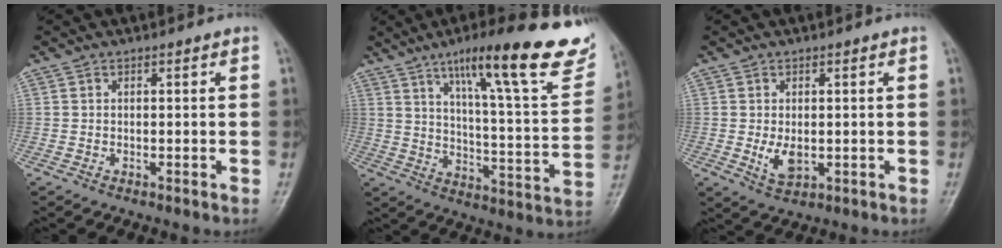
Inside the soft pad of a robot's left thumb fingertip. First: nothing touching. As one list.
[{"total": 25.6, "force": [16.0, 4.9, 19.3], "torque": [-0.251, -0.053, 0.231]}, {"total": 4.1, "force": [-0.3, 2.5, 3.2], "torque": [-0.053, -0.010, 0.003]}]